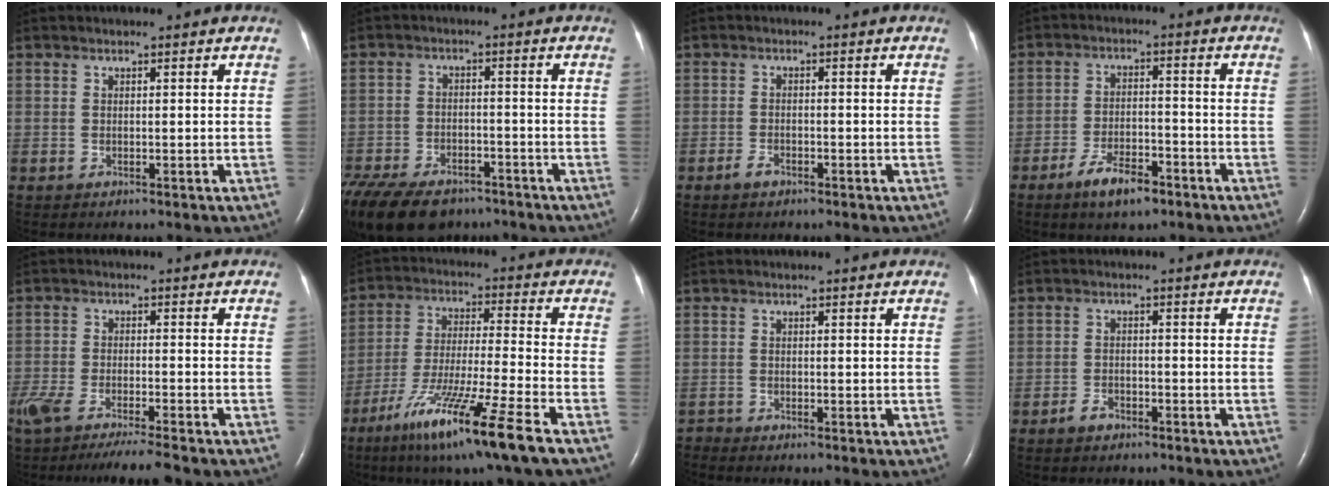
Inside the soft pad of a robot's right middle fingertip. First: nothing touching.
{"total": 18.7, "force": [-13.4, 9.5, 8.9], "torque": [-0.253, -0.033, -0.201]}
{"total": 1.8, "force": [-1.3, 0.8, 0.9], "torque": [-0.023, 0.001, -0.023]}
{"total": 6.5, "force": [-4.4, 2.3, 4.2], "torque": [-0.082, -0.002, -0.073]}
{"total": 12.3, "force": [-10.2, 1.2, 6.8], "torque": [-0.125, -0.023, -0.169]}
{"total": 15.4, "force": [-9.5, -1.2, 12.0], "torque": [-0.245, -0.055, -0.173]}
{"total": 0.8, "force": [-0.7, -0.1, -0.3], "torque": [0.003, -0.006, -0.014]}
{"total": 2.4, "force": [-1.7, 1.3, 0.9], "torque": [-0.023, 0.003, -0.028]}